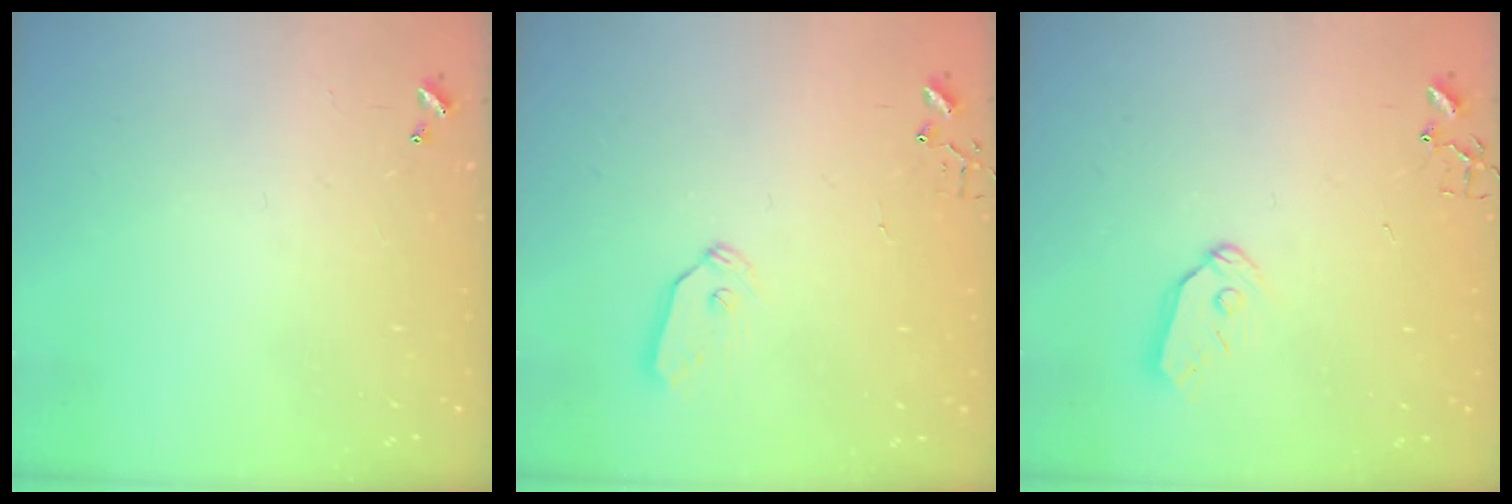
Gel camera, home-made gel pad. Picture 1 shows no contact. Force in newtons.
{"total": 6.3, "press": 6.3, "slide": 0.1}
{"total": 7.7, "press": 7.7, "slide": 0.4}